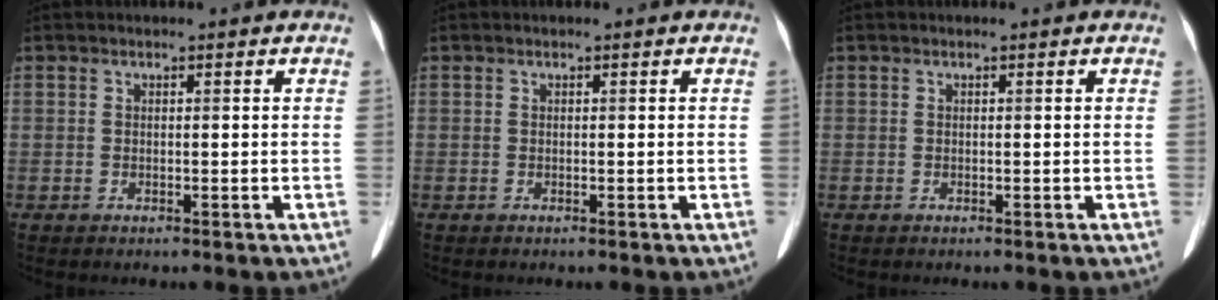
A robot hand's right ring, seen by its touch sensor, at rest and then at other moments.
{"total": 0.0}
{"total": 0.0}